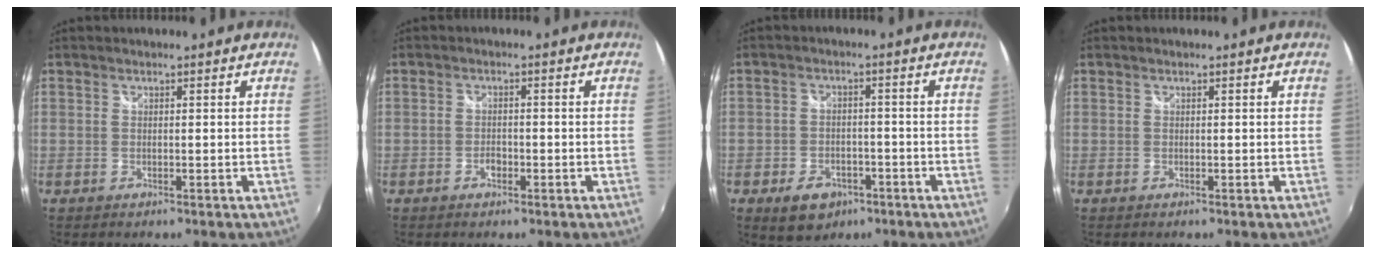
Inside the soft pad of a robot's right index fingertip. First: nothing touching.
{"total": 2.0, "force": [-1.1, 1.2, 1.1], "torque": [-0.022, 0.005, -0.017]}
{"total": 7.6, "force": [-4.3, 5.3, 3.5], "torque": [-0.087, 0.005, -0.055]}
{"total": 0.0}